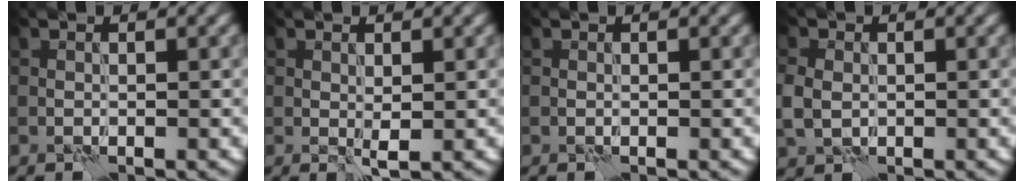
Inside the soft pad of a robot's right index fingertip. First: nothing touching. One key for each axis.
{"total": 1.2, "fx": 0.2, "fy": 0.3, "fz": 1.1, "tx": -0.020, "ty": -0.002, "tz": 0.003}
{"total": 0.0}
{"total": 3.0, "fx": -0.2, "fy": 2.4, "fz": 1.8, "tx": -0.045, "ty": 0.000, "tz": -0.004}